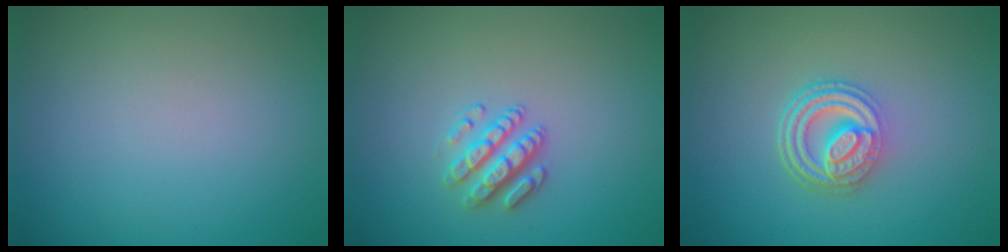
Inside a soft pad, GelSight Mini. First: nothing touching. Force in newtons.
{"total": 2.6, "press": 2.5, "slide": 0.7}
{"total": 4.8, "press": 3.4, "slide": 3.3}